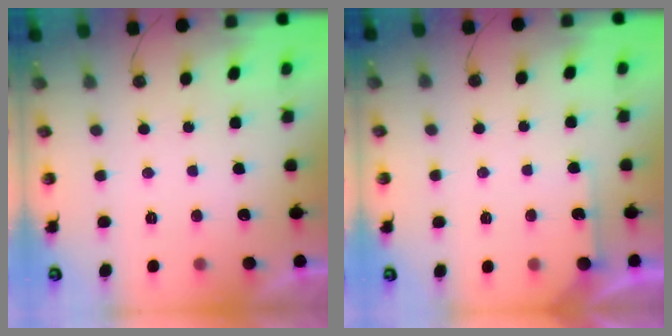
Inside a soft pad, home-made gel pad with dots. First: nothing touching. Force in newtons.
{"total": 4.1, "press": 4.1, "slide": 0.3}